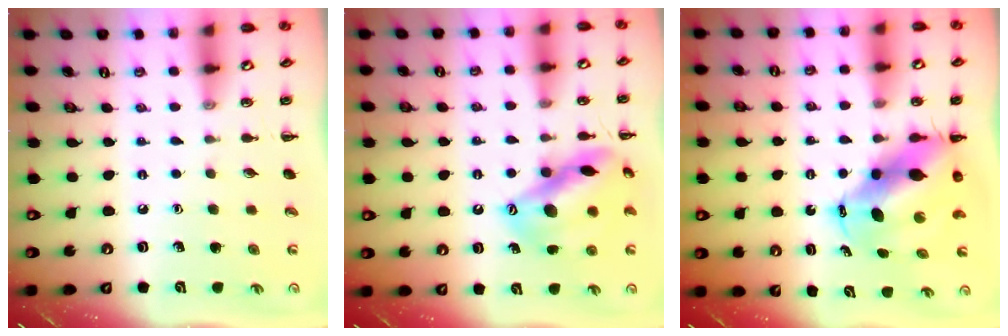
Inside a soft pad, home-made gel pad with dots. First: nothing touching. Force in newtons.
{"total": 16.8, "press": 16.8, "slide": 1.7}
{"total": 10.9, "press": 10.5, "slide": 3.0}